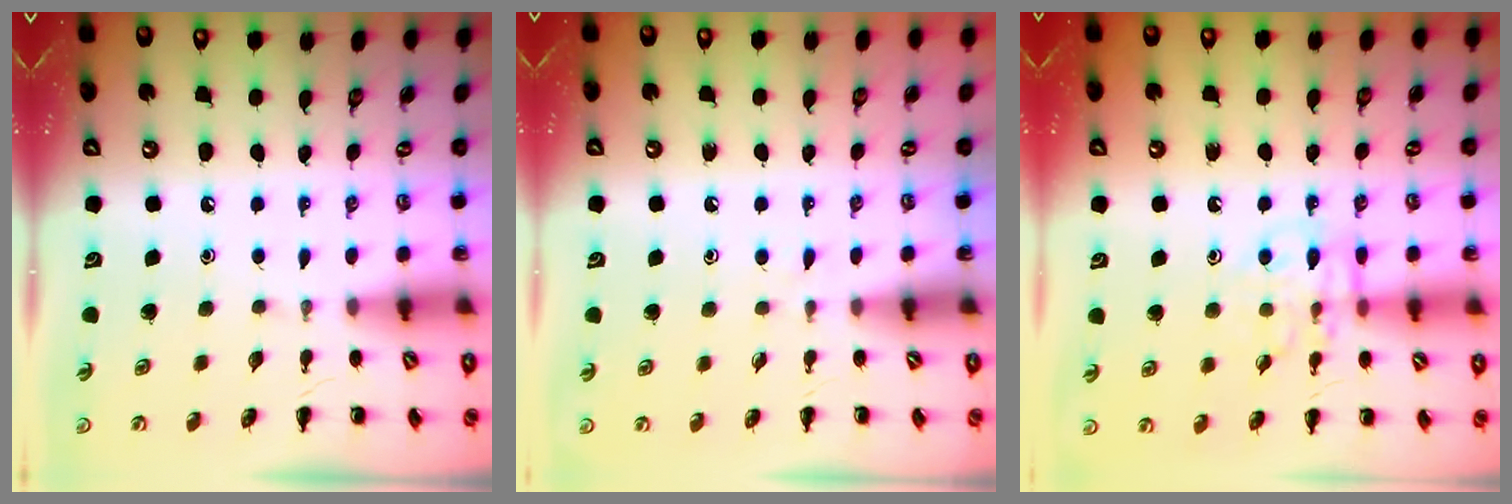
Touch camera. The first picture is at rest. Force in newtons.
{"total": 2.9, "press": 2.6, "slide": 1.4}
{"total": 11.4, "press": 11.4, "slide": 0.7}